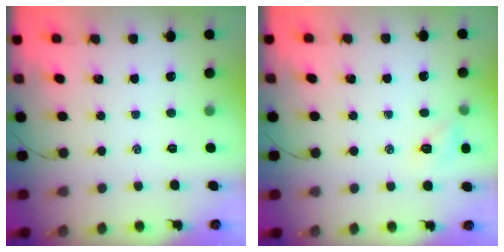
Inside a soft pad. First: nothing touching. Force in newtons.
{"total": 6.4, "press": 6.2, "slide": 1.5}